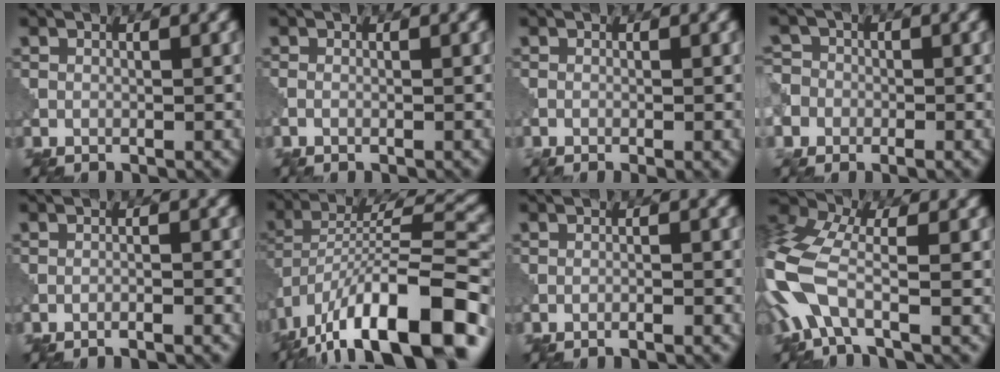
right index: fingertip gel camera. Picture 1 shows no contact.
{"total": 0.9, "force": [-0.1, 0.6, 0.6], "torque": [0.007, 0.007, -0.020]}
{"total": 1.9, "force": [-0.6, 0.8, 1.6], "torque": [-0.002, 0.001, -0.011]}
{"total": 4.0, "force": [-2.2, 3.3, 0.2], "torque": [0.003, -0.002, -0.047]}
{"total": 1.5, "force": [-1.5, -0.1, 0.1], "torque": [0.010, 0.005, -0.035]}
{"total": 15.0, "force": [-9.3, 5.5, 10.3], "torque": [-0.181, 0.013, -0.155]}
{"total": 1.1, "force": [-1.1, 0.1, 0.1], "torque": [0.019, 0.000, -0.032]}
{"total": 7.3, "force": [-3.1, 3.4, 5.7], "torque": [-0.148, -0.004, -0.072]}